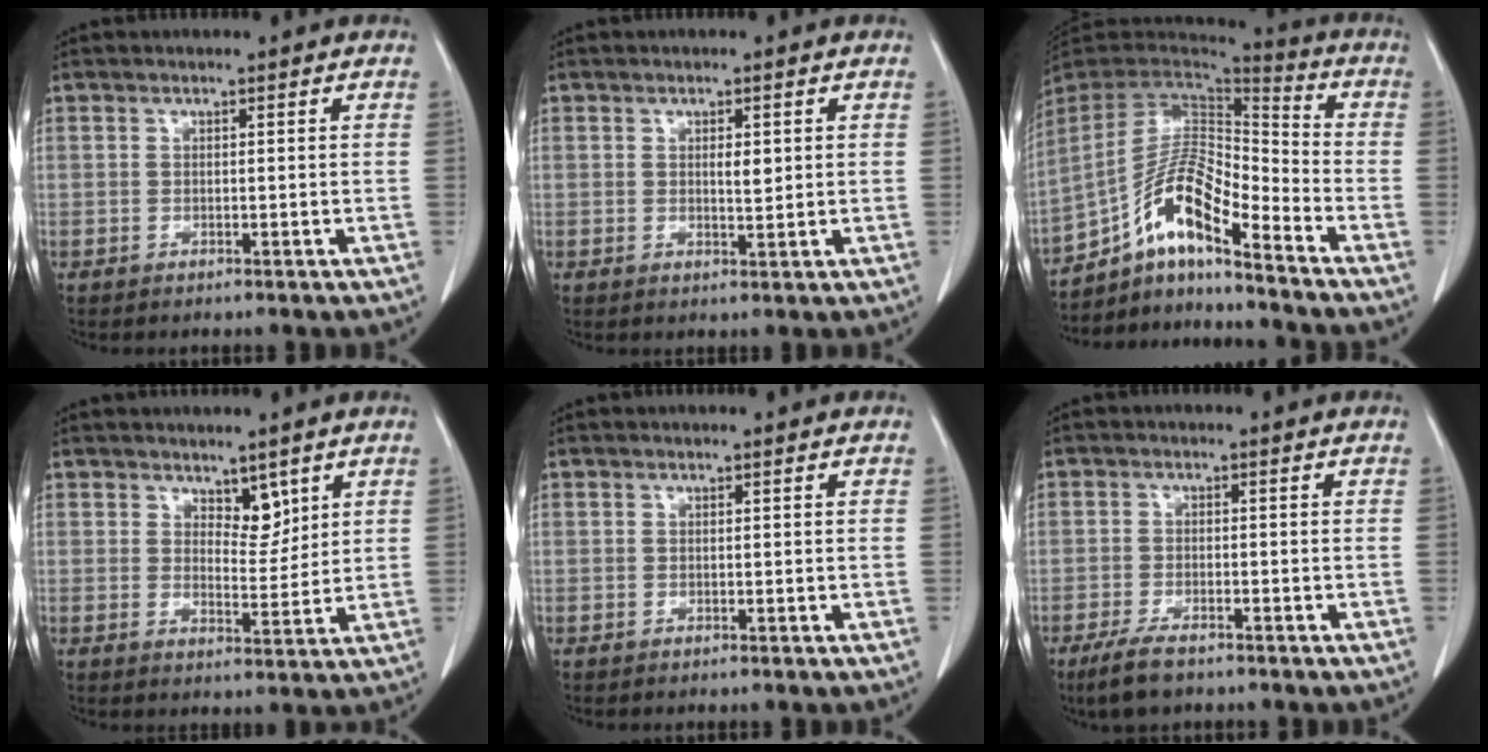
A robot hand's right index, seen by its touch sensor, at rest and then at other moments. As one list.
[{"total": 2.1, "force": [0.5, 0.7, 1.9], "torque": [-0.033, -0.004, 0.008]}, {"total": 14.2, "force": [-9.2, 2.6, 10.4], "torque": [-0.204, 0.015, -0.165]}, {"total": 4.1, "force": [2.7, 2.0, 2.4], "torque": [-0.031, -0.009, 0.045]}, {"total": 0.0}, {"total": 4.6, "force": [-3.5, 1.3, 2.8], "torque": [-0.063, -0.008, -0.062]}]